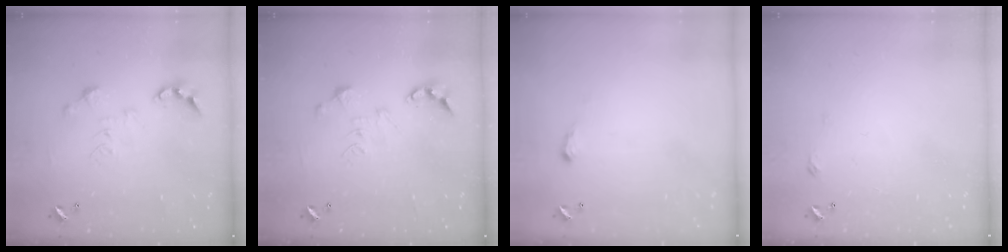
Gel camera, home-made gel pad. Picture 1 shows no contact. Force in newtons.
{"total": 0.0}
{"total": 2.0, "press": 2.0, "slide": 0.3}
{"total": 2.7, "press": 2.6, "slide": 0.4}